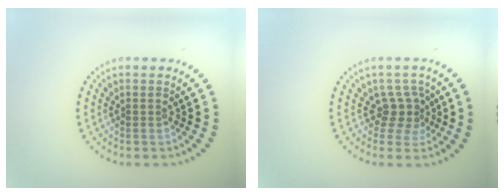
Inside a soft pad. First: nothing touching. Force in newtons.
{"total": 2.3, "press": 1.6, "slide": 1.6}